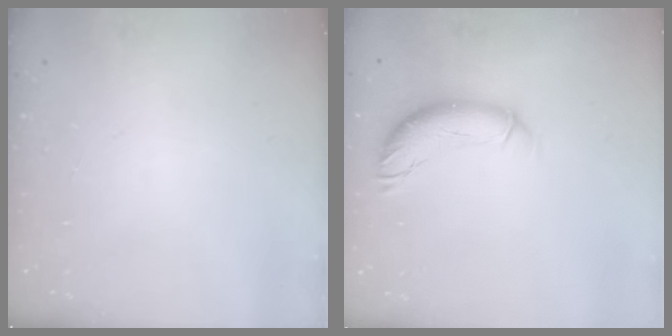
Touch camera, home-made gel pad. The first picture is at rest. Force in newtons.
{"total": 10.9, "press": 10.6, "slide": 2.2}